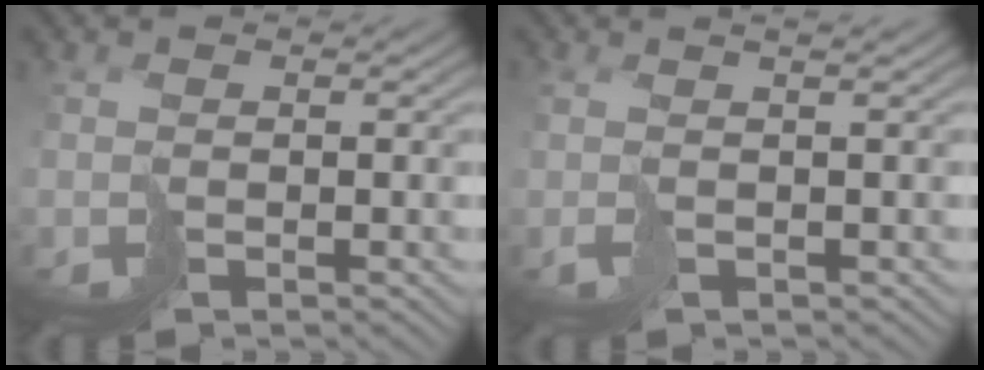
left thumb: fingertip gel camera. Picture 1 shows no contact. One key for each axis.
{"total": 3.0, "fx": 0.4, "fy": 0.8, "fz": 2.8, "tx": -0.040, "ty": 0.008, "tz": 0.002}